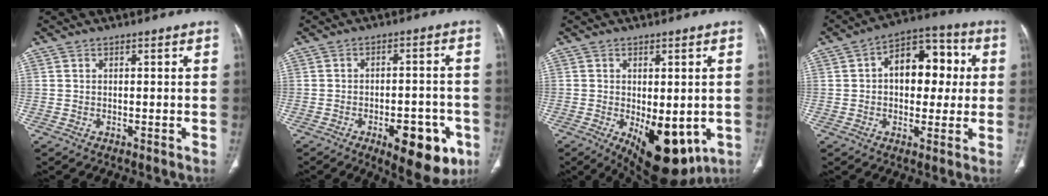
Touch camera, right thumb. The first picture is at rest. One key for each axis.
{"total": 13.0, "fx": -5.7, "fy": 5.8, "fz": 10.1, "tx": -0.104, "ty": 0.023, "tz": -0.067}
{"total": 13.7, "fx": -4.4, "fy": 6.8, "fz": 11.0, "tx": -0.136, "ty": -0.013, "tz": -0.043}
{"total": 13.5, "fx": 1.8, "fy": 8.7, "fz": 10.2, "tx": -0.101, "ty": 0.026, "tz": 0.019}